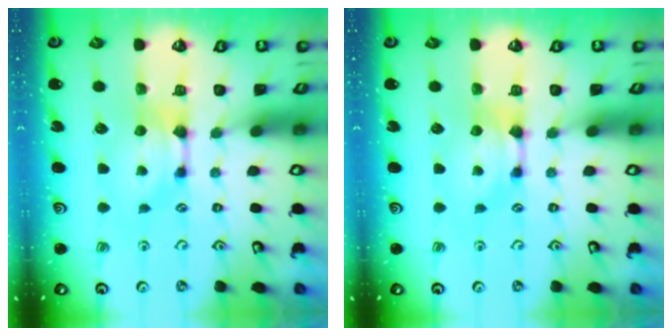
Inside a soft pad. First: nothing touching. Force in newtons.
{"total": 0.0}